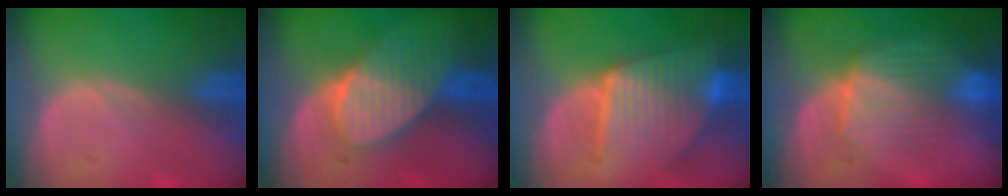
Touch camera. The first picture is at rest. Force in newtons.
{"total": 6.9, "press": 6.9, "slide": 0.4}
{"total": 9.4, "press": 9.4, "slide": 0.8}
{"total": 7.6, "press": 7.6, "slide": 0.5}